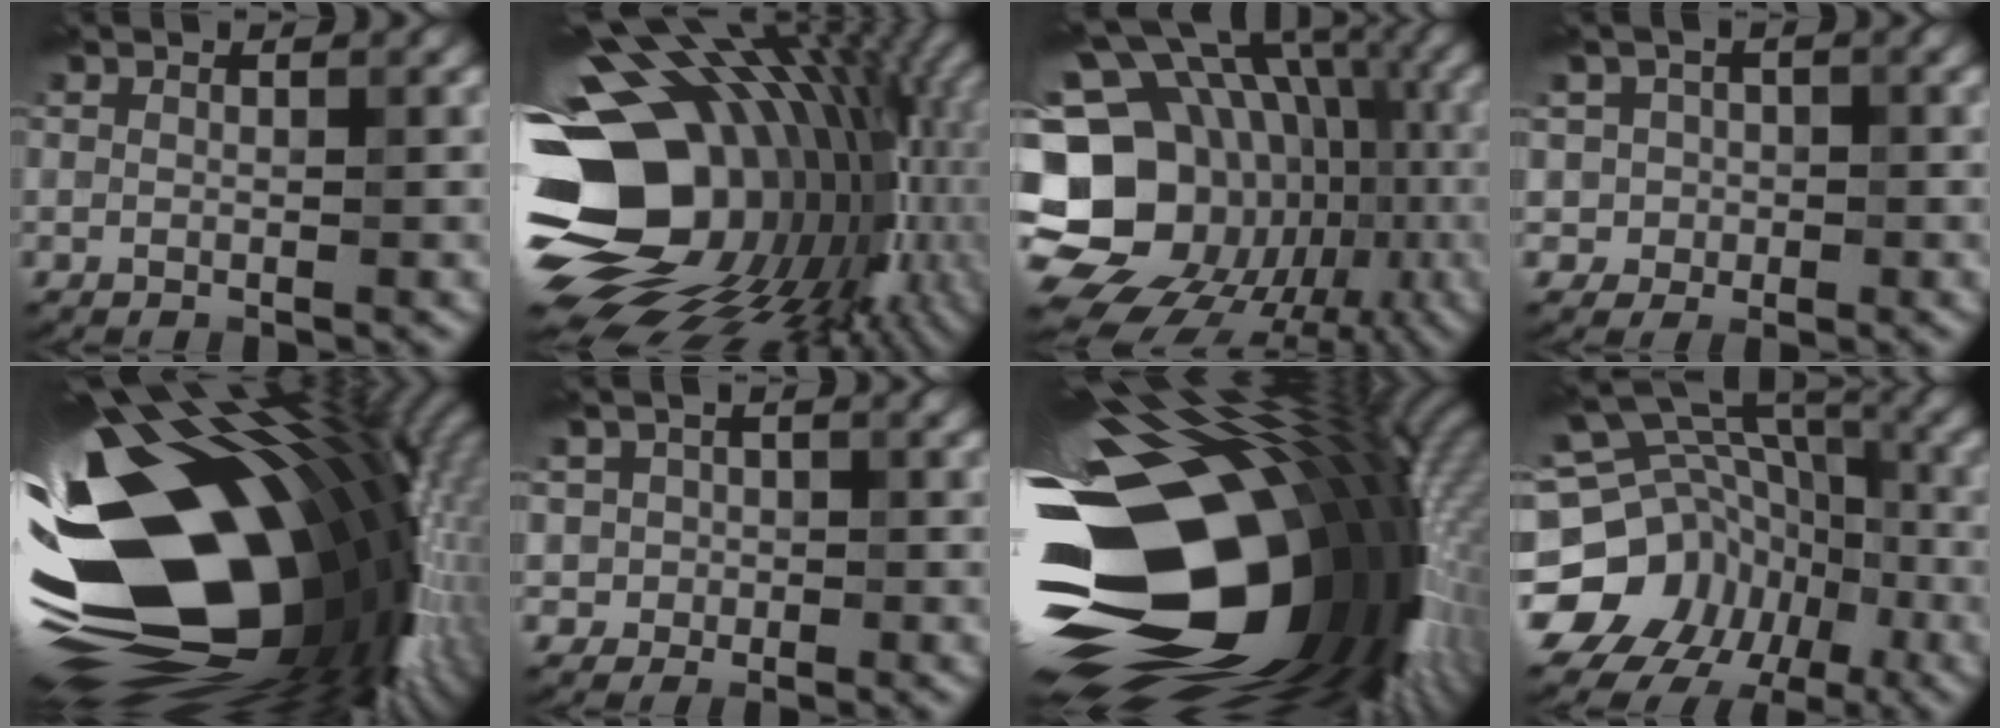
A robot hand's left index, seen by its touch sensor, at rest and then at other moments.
{"total": 18.8, "force": [-0.3, 13.6, 13.0], "torque": [-0.240, -0.008, 0.008]}
{"total": 22.0, "force": [-5.4, 18.6, 10.4], "torque": [-0.174, 0.000, -0.104]}
{"total": 2.6, "force": [0.0, 2.6, 0.3], "torque": [0.015, 0.017, -0.012]}
{"total": 20.6, "force": [-2.0, 11.2, 17.2], "torque": [-0.278, -0.020, -0.039]}
{"total": 2.2, "force": [0.1, 2.2, 0.3], "torque": [0.013, 0.011, -0.005]}
{"total": 21.1, "force": [-3.9, 12.4, 16.5], "torque": [-0.269, -0.010, -0.076]}
{"total": 15.5, "force": [-5.7, 12.9, 6.4], "torque": [-0.135, 0.000, -0.085]}